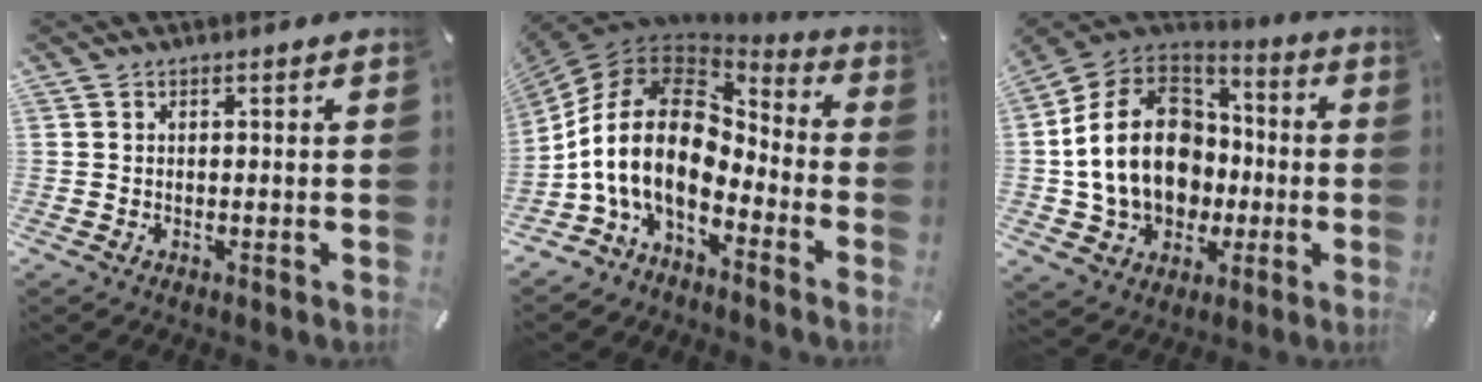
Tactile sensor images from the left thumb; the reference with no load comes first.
{"total": 19.2, "force": [-2.9, 12.3, 14.4], "torque": [-0.313, 0.019, -0.053]}
{"total": 20.0, "force": [-0.8, 16.4, 11.4], "torque": [-0.242, 0.013, -0.006]}